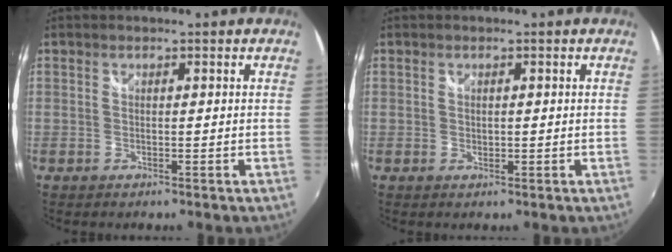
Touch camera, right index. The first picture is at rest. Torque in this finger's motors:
{"motor_torque": [-0.12, 0.03, -0.08, -0.01]}